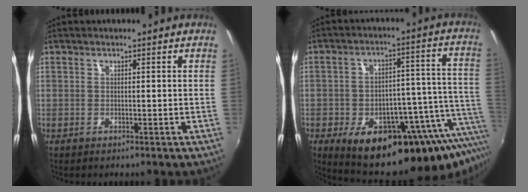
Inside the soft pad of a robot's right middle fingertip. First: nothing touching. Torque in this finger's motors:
{"motor_torque": [1.53, -0.61, 0.34, 0.17]}